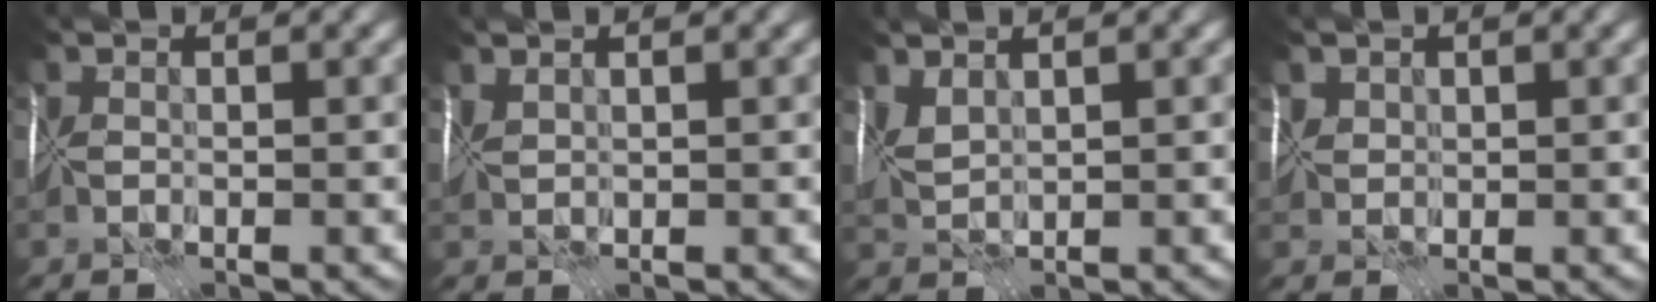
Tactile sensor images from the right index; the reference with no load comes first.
{"total": 1.1, "force": [0.9, 0.4, 0.5], "torque": [-0.017, 0.006, 0.022]}
{"total": 1.9, "force": [1.2, 0.8, 1.2], "torque": [-0.034, 0.005, 0.029]}
{"total": 1.5, "force": [0.9, 1.2, 0.3], "torque": [-0.006, 0.003, 0.022]}